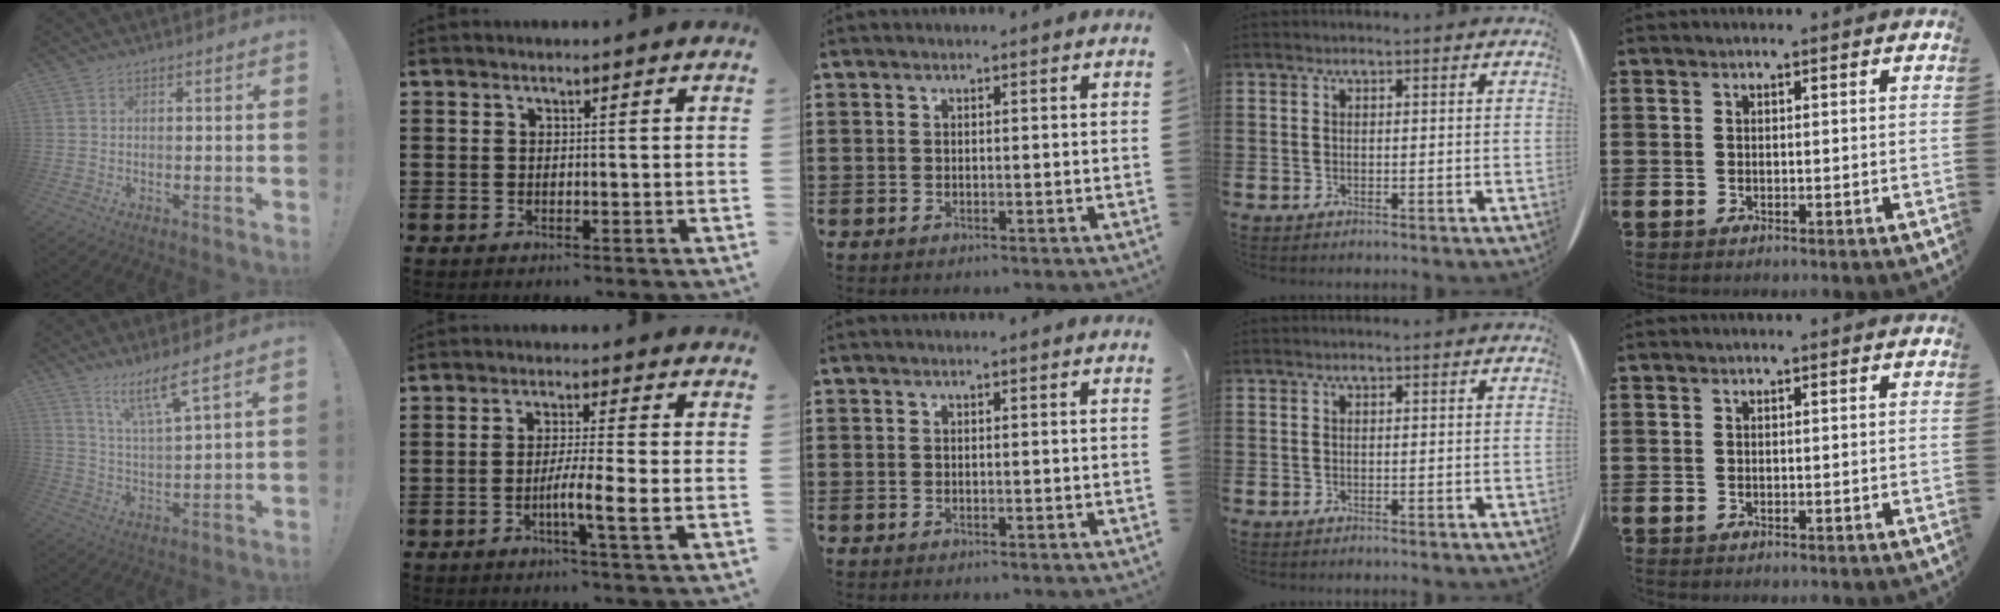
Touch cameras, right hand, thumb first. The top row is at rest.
{"thumb": {"total": 10.0, "force": [7.0, 0.9, 7.1], "torque": [-0.124, -0.037, 0.115]}, "index": {"total": 5.5, "force": [-1.8, -0.3, 5.2], "torque": [-0.088, -0.011, -0.031]}}